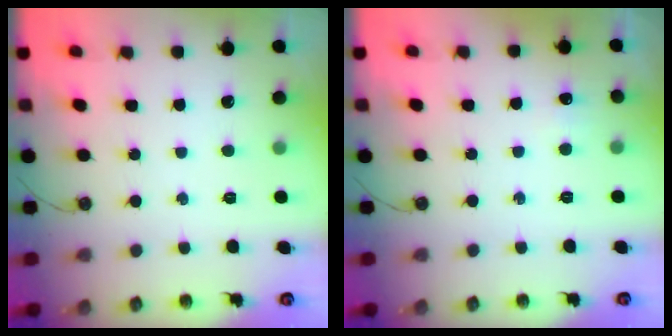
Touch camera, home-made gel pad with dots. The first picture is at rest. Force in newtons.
{"total": 3.7, "press": 3.7, "slide": 0.5}